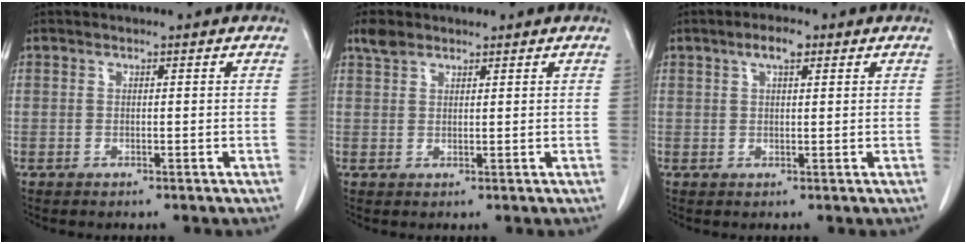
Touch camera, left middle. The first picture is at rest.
{"total": 2.4, "force": [1.9, 1.2, 0.8], "torque": [-0.019, 0.012, 0.035]}
{"total": 3.0, "force": [1.6, 0.9, 2.4], "torque": [-0.045, 0.009, 0.027]}